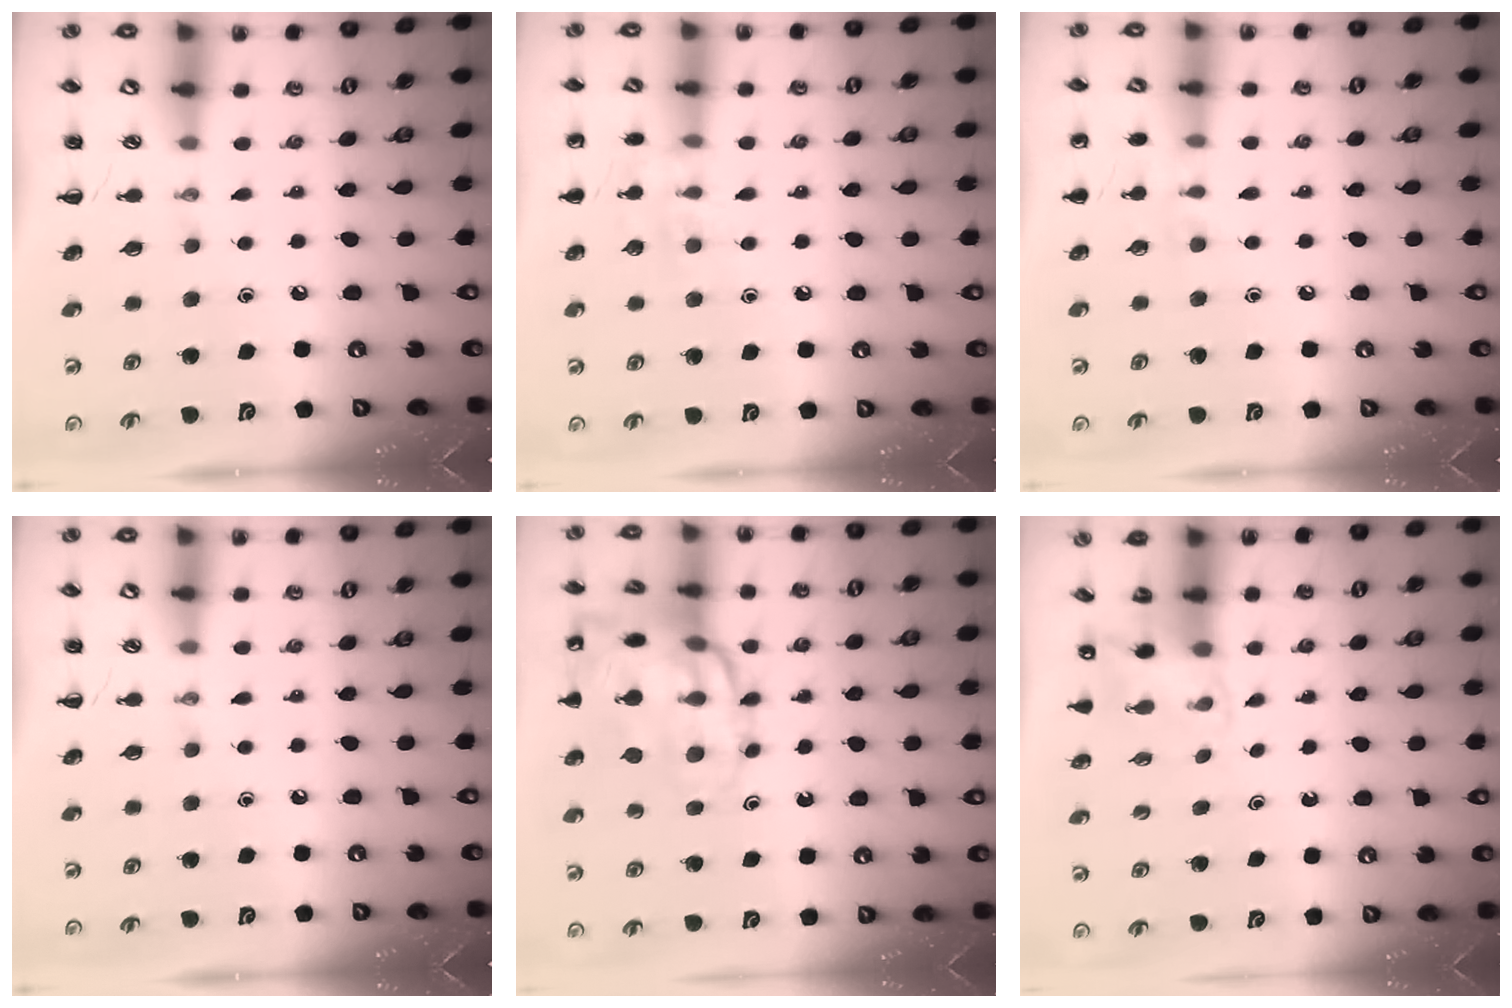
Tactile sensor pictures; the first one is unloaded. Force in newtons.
{"total": 7.6, "press": 7.4, "slide": 1.7}
{"total": 6.1, "press": 5.8, "slide": 2.0}
{"total": 0.0}
{"total": 20.4, "press": 20.2, "slide": 2.5}
{"total": 2.5, "press": 2.3, "slide": 1.0}